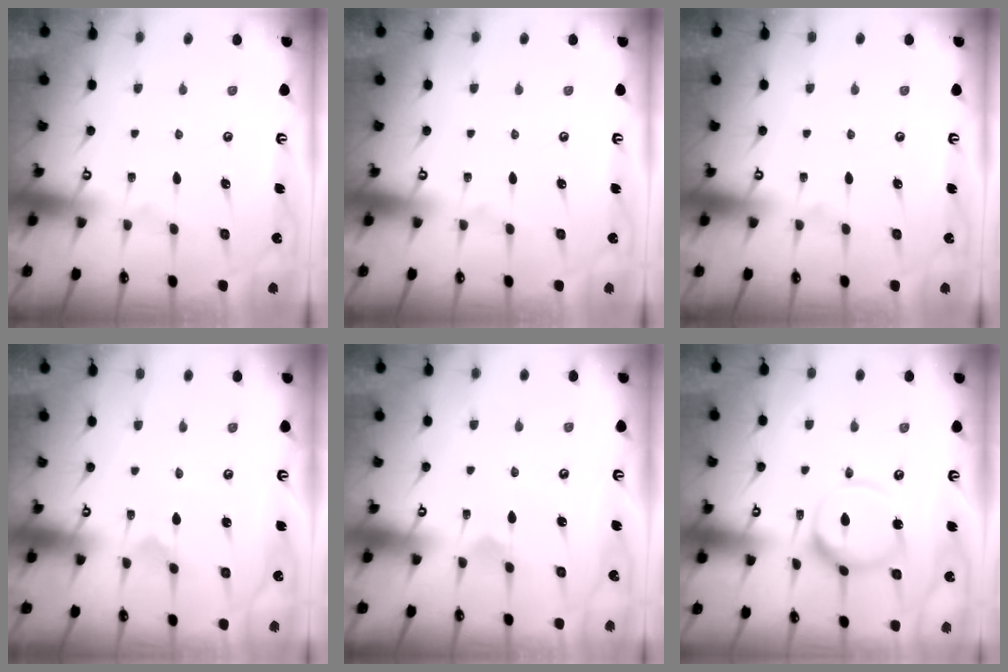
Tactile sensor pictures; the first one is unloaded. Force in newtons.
{"total": 0.0}
{"total": 0.0}
{"total": 0.0}
{"total": 1.7, "press": 1.6, "slide": 0.1}
{"total": 10.9, "press": 10.9, "slide": 1.1}